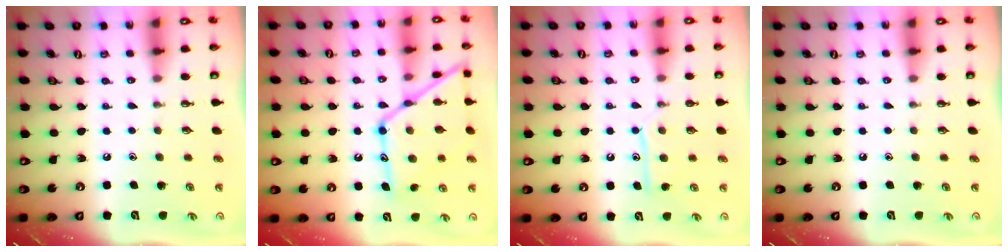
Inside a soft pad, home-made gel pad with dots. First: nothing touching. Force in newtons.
{"total": 18.2, "press": 18.1, "slide": 1.4}
{"total": 10.2, "press": 10.2, "slide": 0.8}
{"total": 0.0}